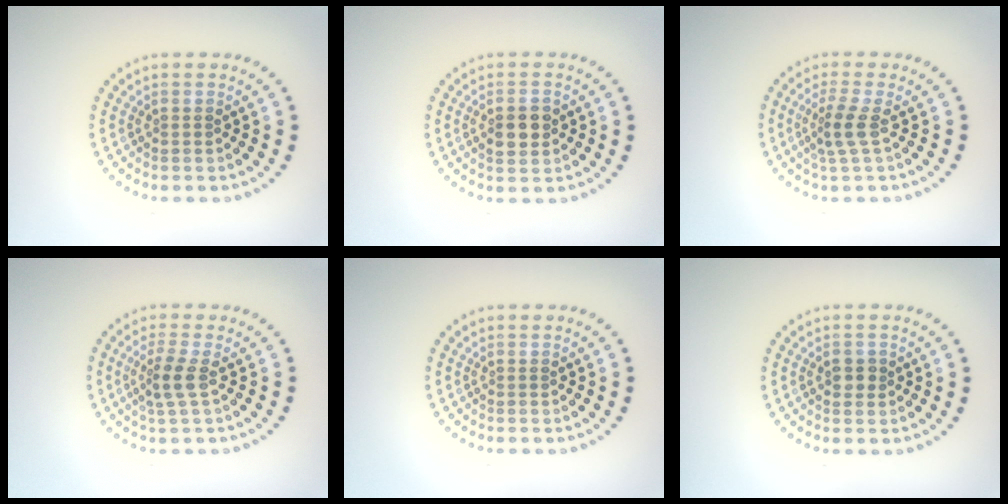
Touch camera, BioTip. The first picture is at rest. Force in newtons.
{"total": 2.8, "press": 2.8, "slide": 0.0}
{"total": 2.3, "press": 1.9, "slide": 1.3}
{"total": 2.3, "press": 2.0, "slide": 1.1}
{"total": 0.0}
{"total": 1.5, "press": 1.5, "slide": 0.3}